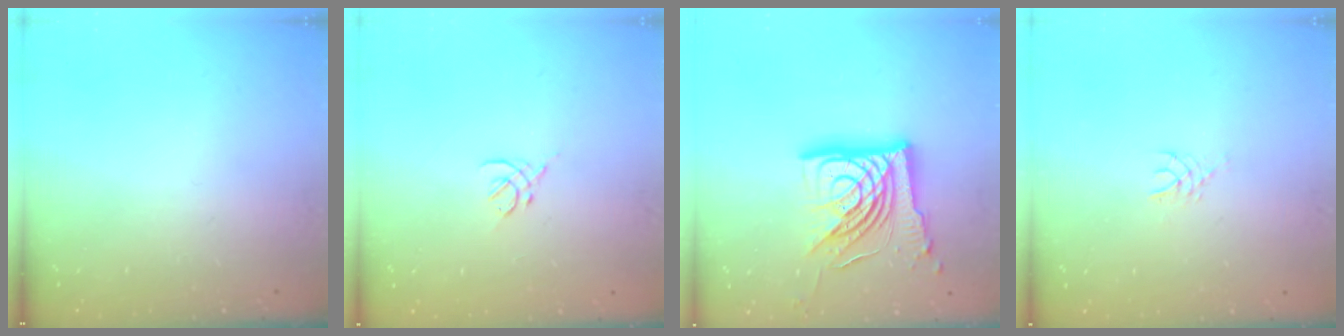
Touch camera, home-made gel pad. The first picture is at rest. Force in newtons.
{"total": 2.7, "press": 2.6, "slide": 0.8}
{"total": 20.4, "press": 20.2, "slide": 2.2}
{"total": 3.3, "press": 3.3, "slide": 0.4}